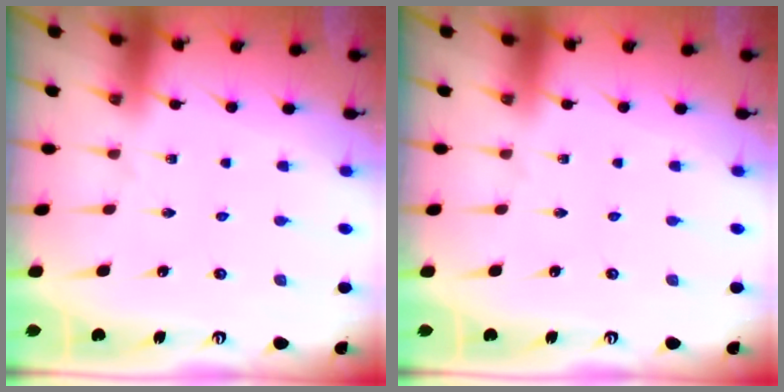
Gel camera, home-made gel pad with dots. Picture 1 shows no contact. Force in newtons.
{"total": 0.0}